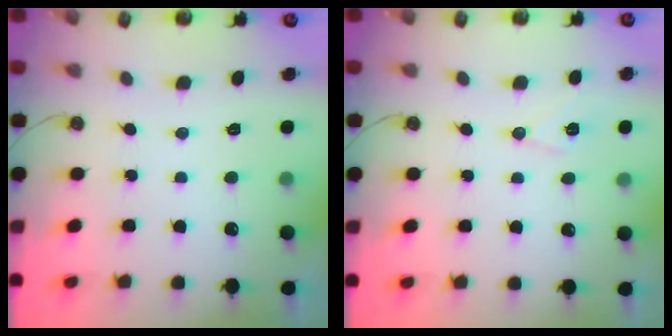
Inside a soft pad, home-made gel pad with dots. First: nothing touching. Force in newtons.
{"total": 7.2, "press": 6.2, "slide": 3.7}